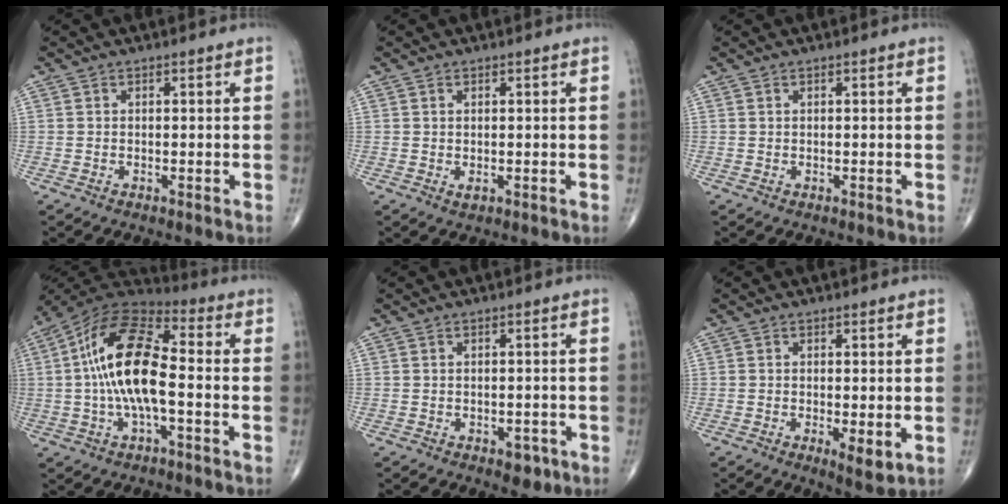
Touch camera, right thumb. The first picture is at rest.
{"total": 1.0, "force": [-0.1, 0.5, 0.9], "torque": [-0.015, -0.002, 0.000]}
{"total": 0.0}
{"total": 16.7, "force": [-0.8, 6.7, 15.3], "torque": [-0.296, 0.039, -0.024]}
{"total": 3.1, "force": [-1.5, 1.8, 2.0], "torque": [-0.013, 0.006, -0.014]}
{"total": 4.1, "force": [-0.9, 1.4, 3.8], "torque": [-0.063, -0.014, -0.014]}